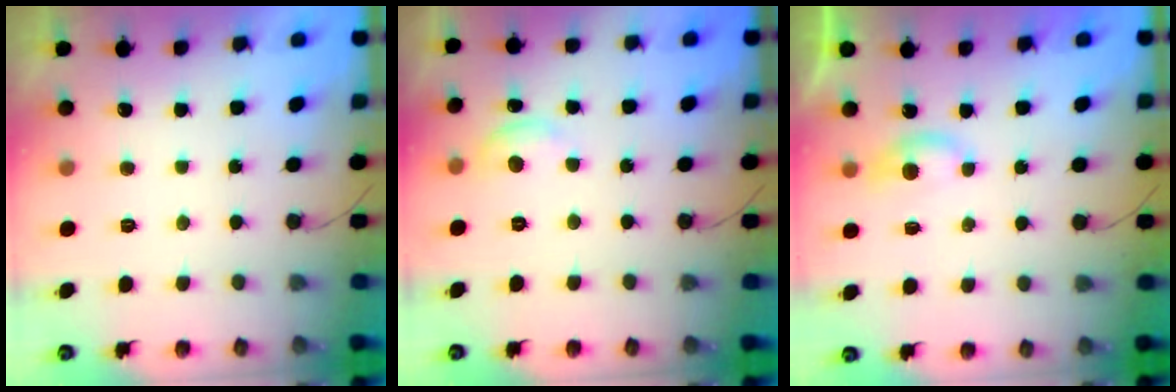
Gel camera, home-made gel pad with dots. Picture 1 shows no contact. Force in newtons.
{"total": 5.9, "press": 5.8, "slide": 0.6}
{"total": 3.3, "press": 3.2, "slide": 0.3}